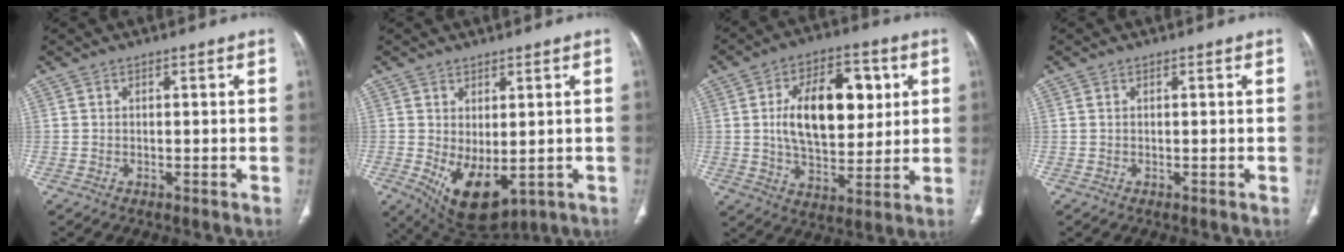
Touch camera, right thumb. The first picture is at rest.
{"total": 9.8, "force": [-1.6, 5.2, 8.1], "torque": [-0.122, -0.011, 0.003]}
{"total": 18.1, "force": [3.6, 10.2, 14.5], "torque": [-0.193, -0.004, 0.061]}
{"total": 0.0}